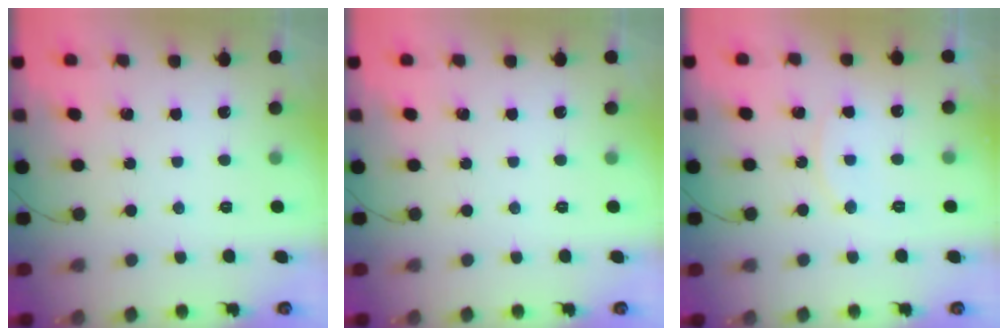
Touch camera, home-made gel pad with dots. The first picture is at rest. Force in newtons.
{"total": 0.0}
{"total": 6.1, "press": 6.1, "slide": 0.2}